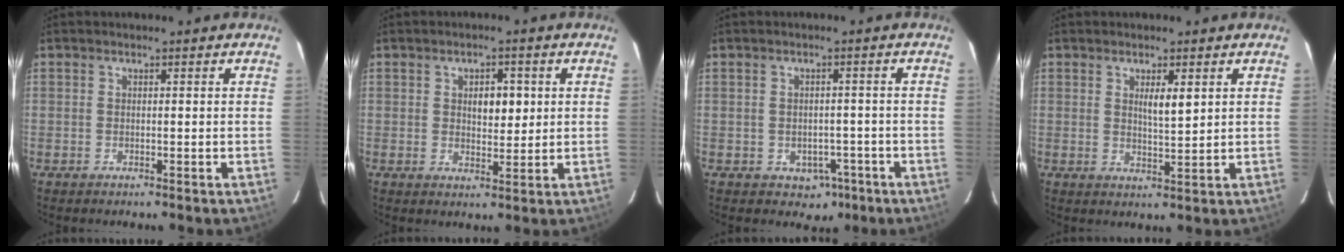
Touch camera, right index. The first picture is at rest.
{"total": 4.3, "force": [1.1, 2.1, 3.5], "torque": [-0.052, 0.003, 0.020]}
{"total": 4.1, "force": [-2.0, 3.2, 1.7], "torque": [-0.014, 0.006, -0.015]}
{"total": 3.4, "force": [1.4, 0.5, 3.1], "torque": [-0.053, -0.006, 0.024]}